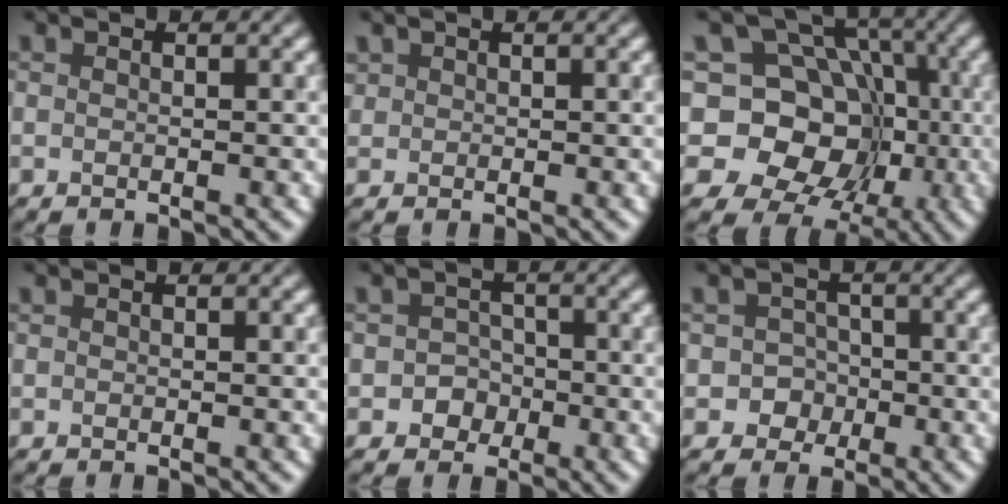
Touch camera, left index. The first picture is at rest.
{"total": 0.6, "force": [0.3, 0.5, -0.2], "torque": [0.012, 0.004, 0.005]}
{"total": 12.3, "force": [-0.3, 11.0, 5.7], "torque": [-0.081, 0.052, -0.040]}
{"total": 0.0}
{"total": 1.9, "force": [-0.6, 1.8, 0.2], "torque": [0.024, 0.007, -0.019]}
{"total": 2.6, "force": [-0.7, 2.5, 0.1], "torque": [0.035, 0.012, -0.025]}